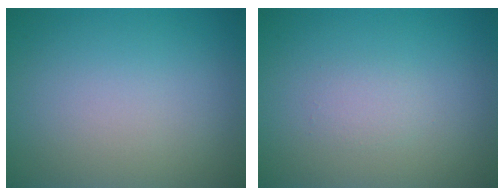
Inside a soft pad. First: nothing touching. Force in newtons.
{"total": 1.0, "press": 1.0, "slide": 0.0}